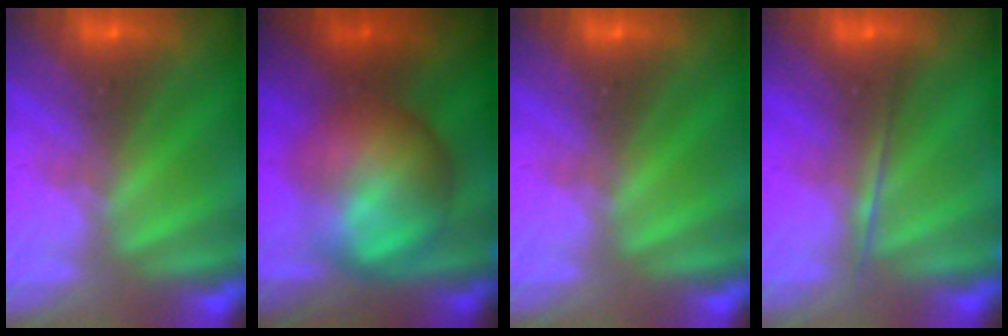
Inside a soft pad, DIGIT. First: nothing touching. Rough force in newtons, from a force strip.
{"total": 7.6}
{"total": 0.0}
{"total": 1.7}